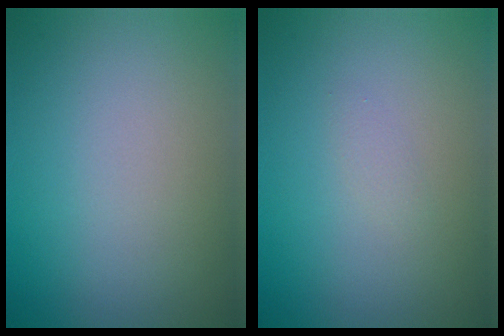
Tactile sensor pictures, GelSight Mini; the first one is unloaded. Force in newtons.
{"total": 0.5, "press": 0.5, "slide": 0.0}